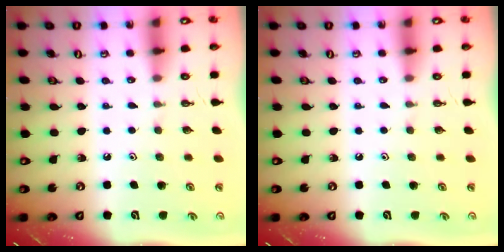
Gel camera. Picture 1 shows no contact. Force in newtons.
{"total": 0.0}